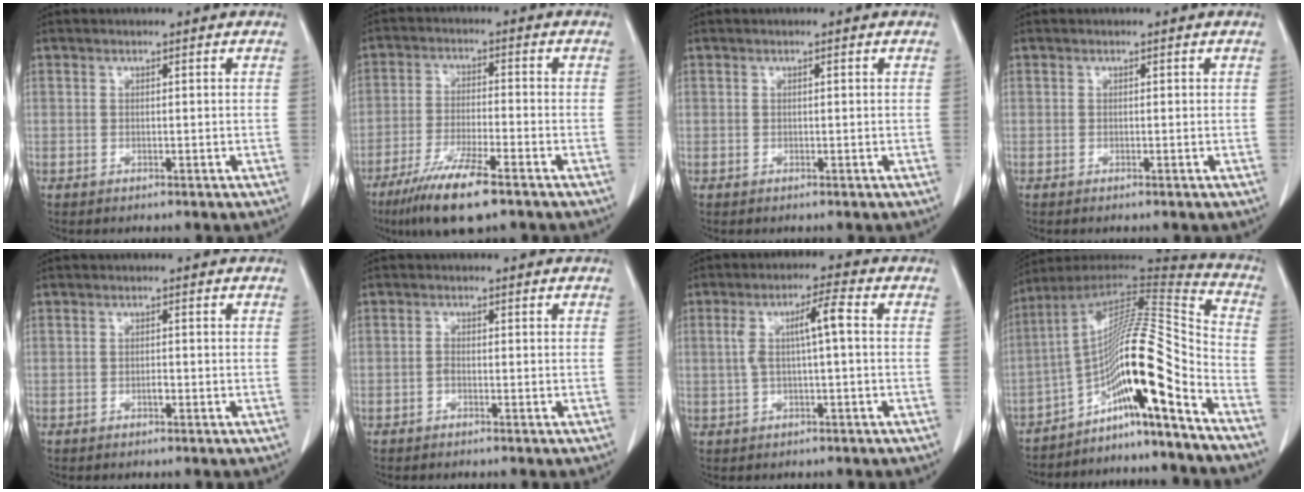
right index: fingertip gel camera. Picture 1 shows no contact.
{"total": 10.1, "force": [-6.7, 1.1, 7.4], "torque": [-0.141, -0.025, -0.119]}
{"total": 0.0}
{"total": 0.0}
{"total": 0.9, "force": [-0.5, 0.3, 0.7], "torque": [-0.013, 0.002, -0.008]}
{"total": 0.8, "force": [-0.5, 0.3, 0.6], "torque": [-0.008, 0.003, -0.012]}
{"total": 5.7, "force": [0.6, 0.7, 5.6], "torque": [-0.108, 0.023, 0.012]}
{"total": 17.0, "force": [-10.0, -0.3, 13.7], "torque": [-0.231, 0.021, -0.169]}